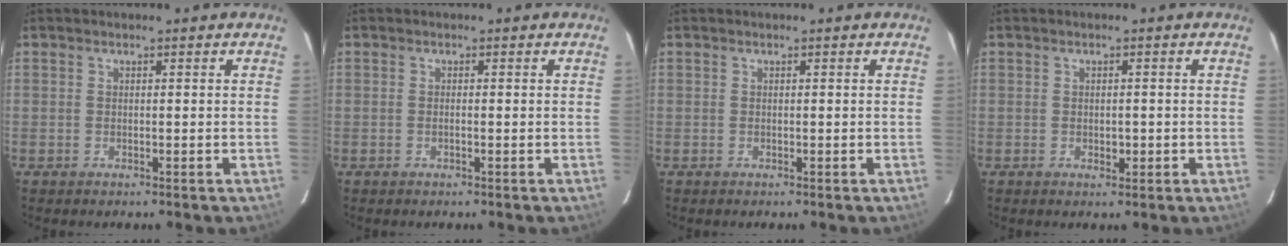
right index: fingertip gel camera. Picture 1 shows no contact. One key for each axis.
{"total": 0.6, "fx": -0.1, "fy": 0.1, "fz": 0.5, "tx": -0.011, "ty": 0.000, "tz": -0.002}
{"total": 0.0}
{"total": 1.6, "fx": -0.3, "fy": 1.0, "fz": 1.3, "tx": -0.019, "ty": 0.000, "tz": -0.001}